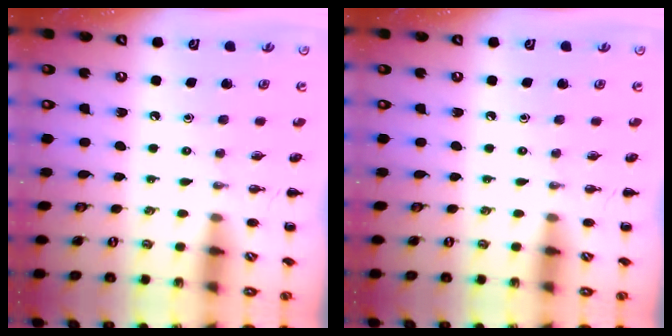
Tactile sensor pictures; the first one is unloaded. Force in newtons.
{"total": 0.0}